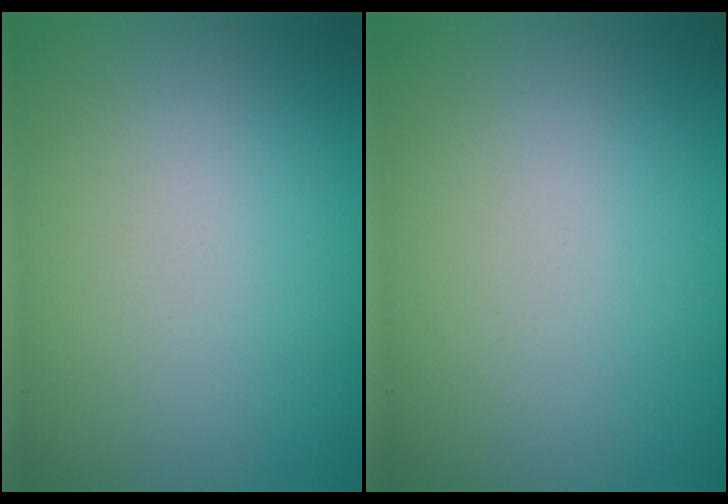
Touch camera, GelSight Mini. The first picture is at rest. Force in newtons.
{"total": 0.0}